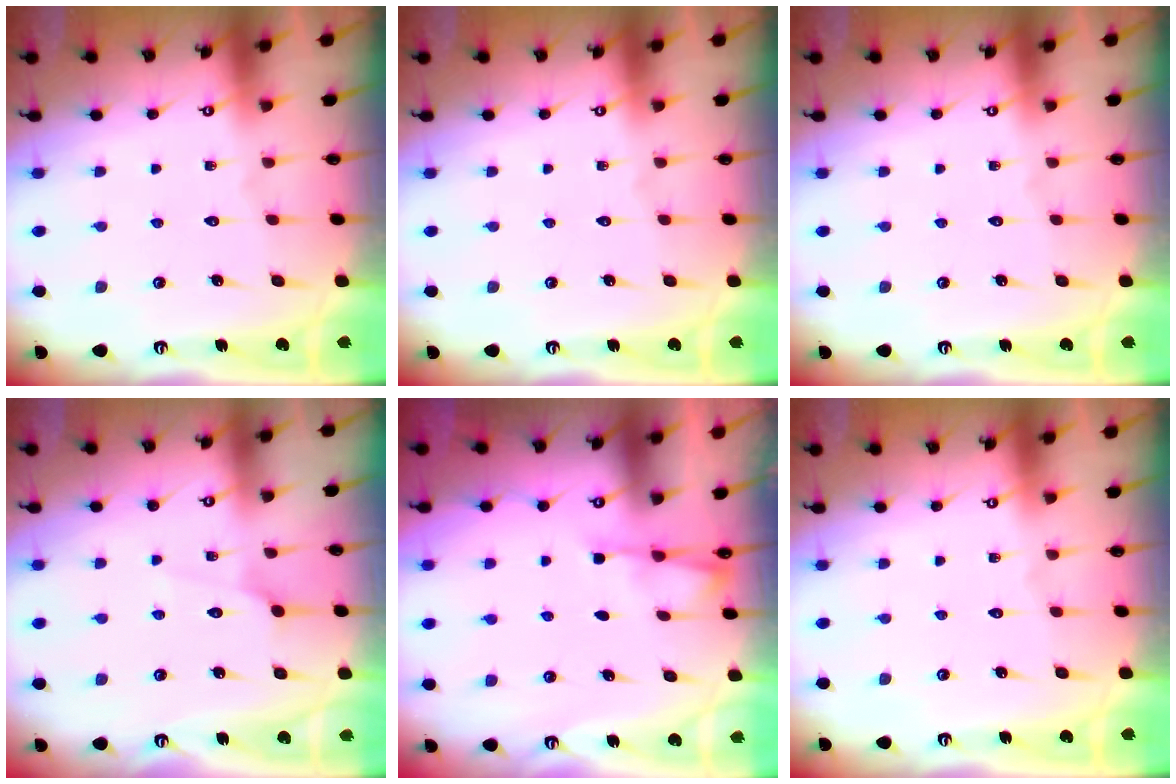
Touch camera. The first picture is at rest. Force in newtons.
{"total": 0.0}
{"total": 0.0}
{"total": 2.8, "press": 2.7, "slide": 0.6}
{"total": 2.6, "press": 2.6, "slide": 0.5}
{"total": 0.0}